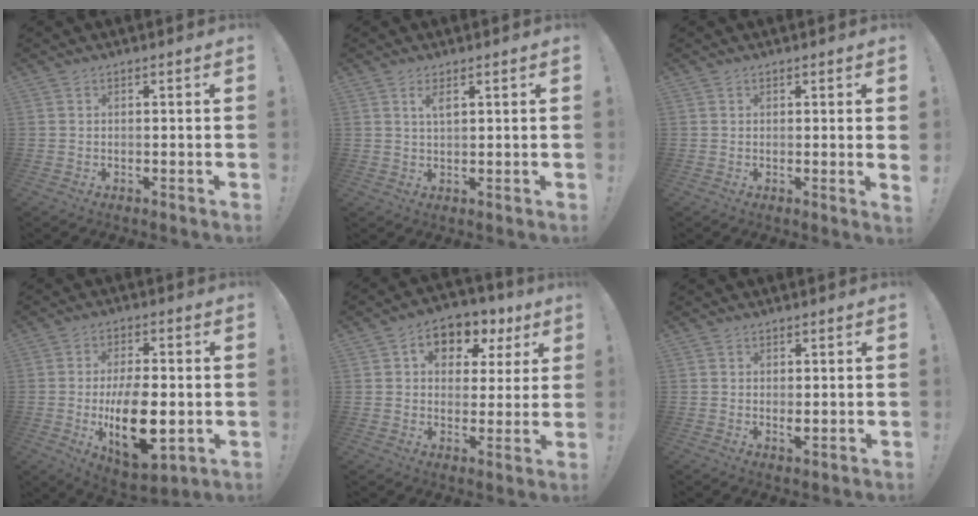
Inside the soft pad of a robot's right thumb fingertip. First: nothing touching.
{"total": 2.6, "force": [1.3, 0.7, 2.2], "torque": [-0.039, 0.000, 0.020]}
{"total": 1.4, "force": [0.6, -0.5, 1.1], "torque": [-0.010, -0.006, 0.007]}
{"total": 16.7, "force": [-2.8, 8.9, 13.9], "torque": [-0.219, -0.004, -0.038]}
{"total": 8.8, "force": [3.5, 6.8, 4.5], "torque": [-0.054, -0.020, 0.065]}
{"total": 1.6, "force": [0.5, 0.8, 1.2], "torque": [-0.015, -0.004, 0.009]}